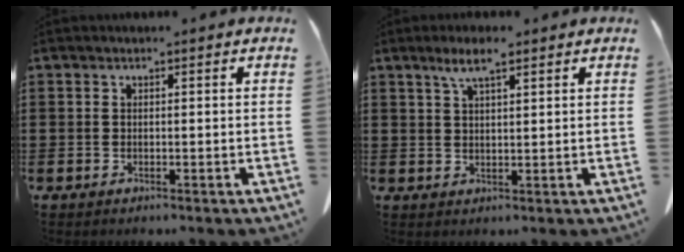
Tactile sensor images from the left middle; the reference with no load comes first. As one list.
[{"total": 4.1, "force": [2.5, 0.8, 3.1], "torque": [-0.067, 0.006, 0.043]}]